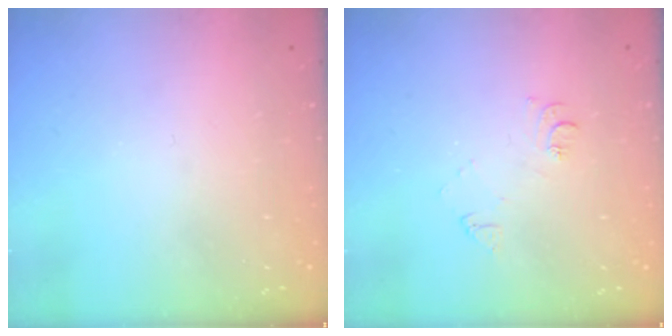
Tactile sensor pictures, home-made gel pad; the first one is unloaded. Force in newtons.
{"total": 6.4, "press": 6.4, "slide": 0.7}